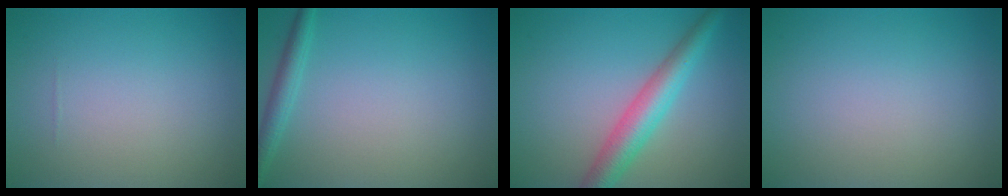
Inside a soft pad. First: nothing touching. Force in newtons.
{"total": 1.8, "press": 1.8, "slide": 0.1}
{"total": 4.6, "press": 4.6, "slide": 0.1}
{"total": 0.0}